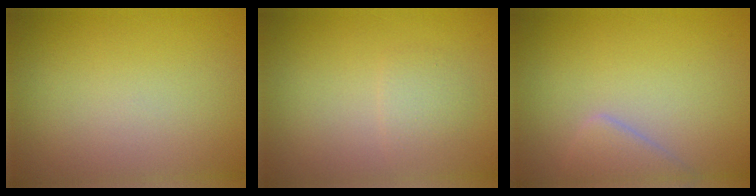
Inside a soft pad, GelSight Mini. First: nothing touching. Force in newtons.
{"total": 1.4, "press": 1.4, "slide": 0.0}
{"total": 2.4, "press": 2.4, "slide": 0.2}